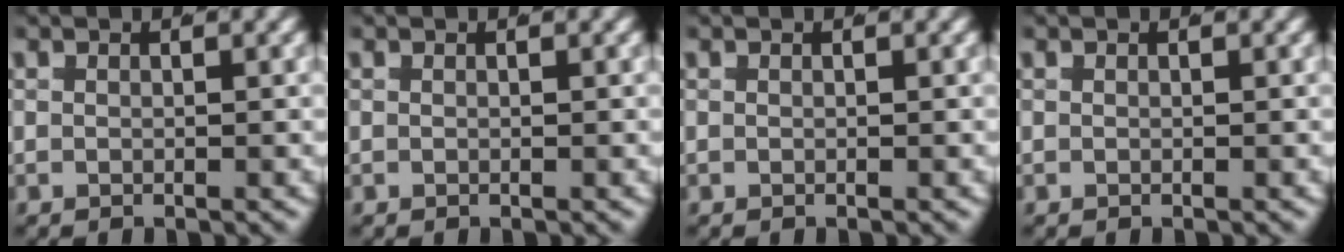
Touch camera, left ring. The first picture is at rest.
{"total": 0.0}
{"total": 0.0}
{"total": 0.0}